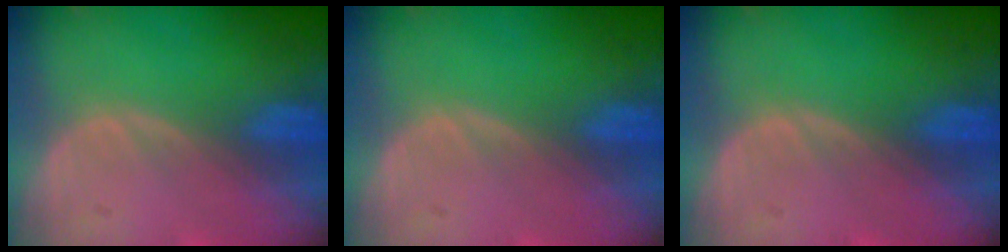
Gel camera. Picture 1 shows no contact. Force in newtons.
{"total": 0.0}
{"total": 0.0}